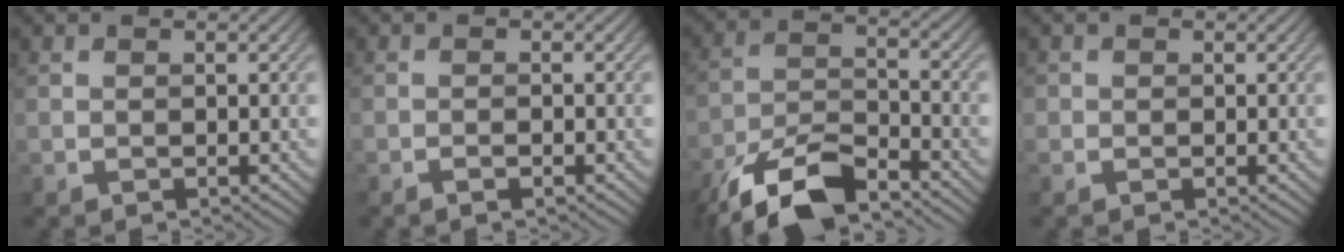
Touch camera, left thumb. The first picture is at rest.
{"total": 1.0, "force": [-0.7, 0.1, 0.7], "torque": [-0.014, 0.000, -0.013]}
{"total": 11.3, "force": [-8.4, 3.8, 6.5], "torque": [-0.124, -0.005, -0.170]}
{"total": 0.8, "force": [0.1, 0.8, 0.0], "torque": [0.005, -0.002, -0.003]}